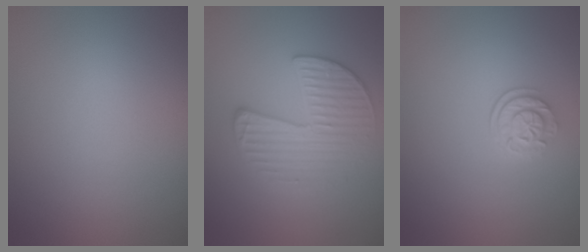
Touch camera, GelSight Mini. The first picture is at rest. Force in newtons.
{"total": 3.4, "press": 3.3, "slide": 0.7}
{"total": 2.3, "press": 1.7, "slide": 1.5}